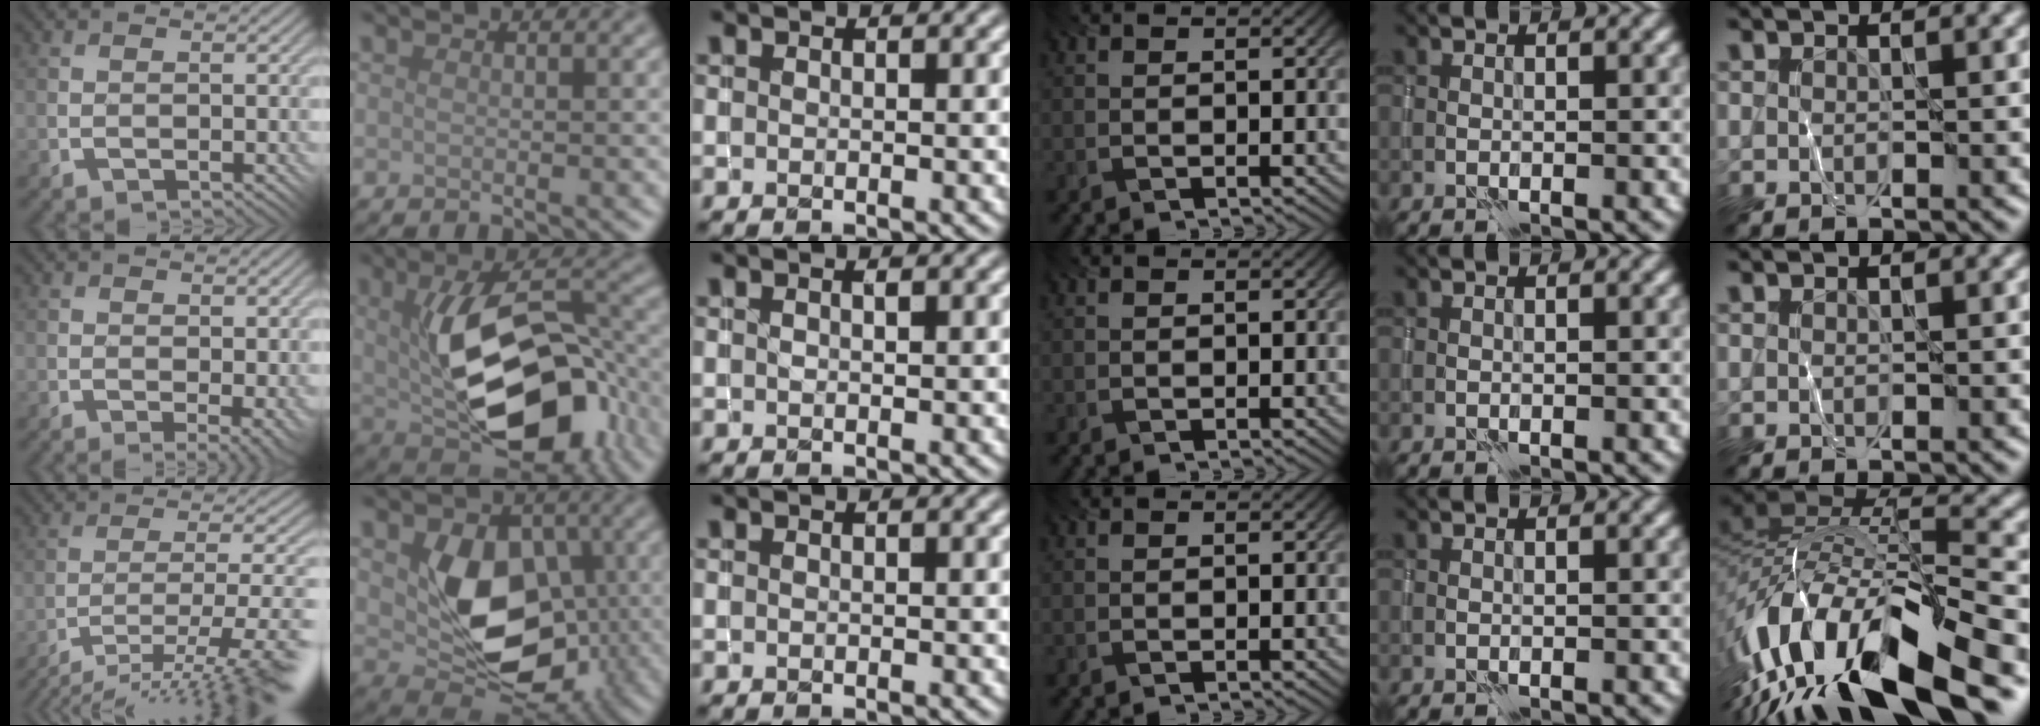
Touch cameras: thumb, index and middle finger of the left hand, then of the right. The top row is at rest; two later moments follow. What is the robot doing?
{"motion": "wrap", "object": "thread"}